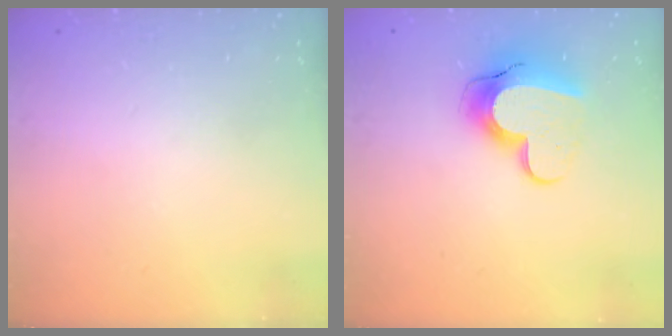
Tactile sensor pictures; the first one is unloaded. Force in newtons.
{"total": 13.1, "press": 13.0, "slide": 1.2}